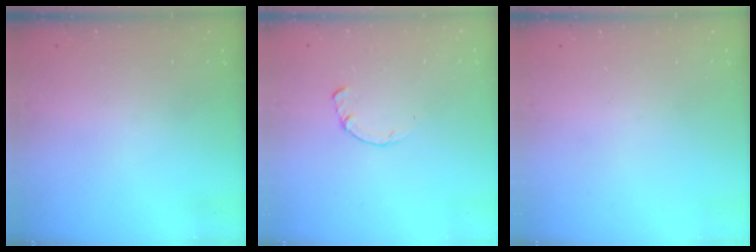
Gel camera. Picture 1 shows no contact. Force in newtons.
{"total": 2.2, "press": 2.2, "slide": 0.3}
{"total": 0.0}